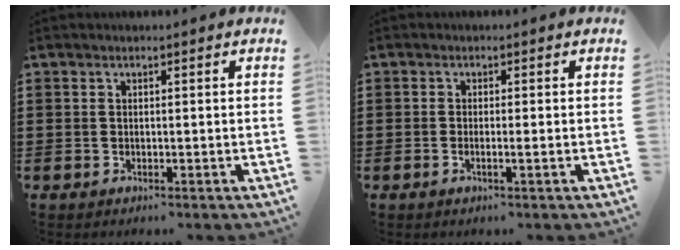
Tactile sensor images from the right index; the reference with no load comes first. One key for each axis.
{"total": 1.2, "fx": -0.4, "fy": 0.0, "fz": 1.1, "tx": -0.018, "ty": -0.004, "tz": -0.007}